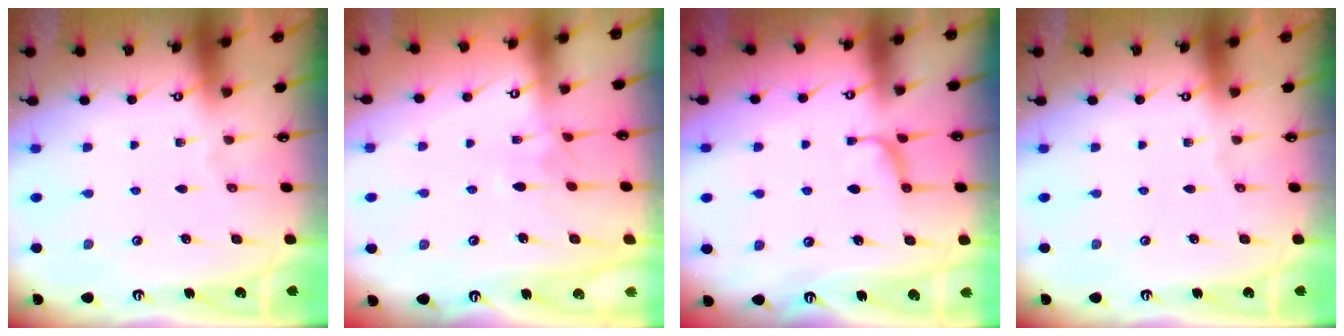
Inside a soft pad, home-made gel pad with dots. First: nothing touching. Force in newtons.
{"total": 2.4, "press": 2.3, "slide": 0.7}
{"total": 2.0, "press": 1.8, "slide": 0.9}
{"total": 0.0}